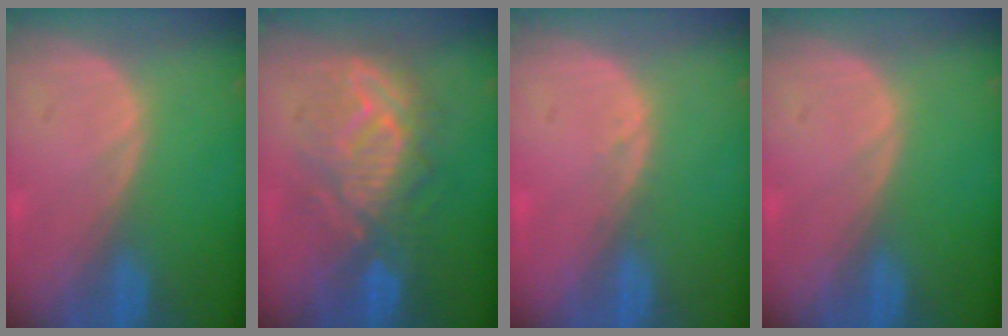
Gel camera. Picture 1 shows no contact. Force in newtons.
{"total": 9.2, "press": 9.2, "slide": 0.2}
{"total": 1.0, "press": 0.9, "slide": 0.3}
{"total": 0.0}